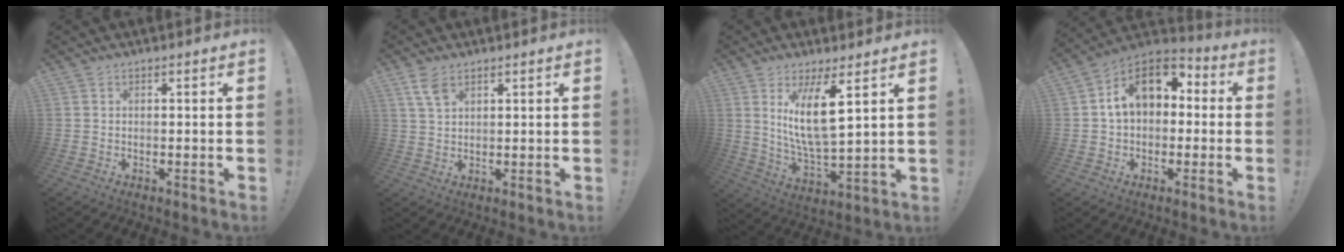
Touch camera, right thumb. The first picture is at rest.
{"total": 4.8, "force": [2.9, 2.4, 3.0], "torque": [-0.049, -0.014, 0.054]}
{"total": 13.4, "force": [6.0, 3.3, 11.5], "torque": [-0.210, -0.034, 0.093]}
{"total": 14.2, "force": [4.1, 9.6, 9.6], "torque": [-0.141, 0.005, 0.076]}